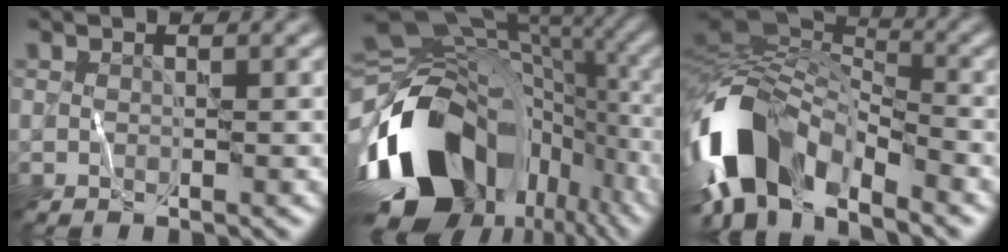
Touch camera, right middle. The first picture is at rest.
{"total": 17.3, "force": [-6.5, 10.9, 11.8], "torque": [-0.244, -0.034, -0.101]}
{"total": 12.2, "force": [-6.0, 6.2, 8.6], "torque": [-0.170, -0.007, -0.116]}